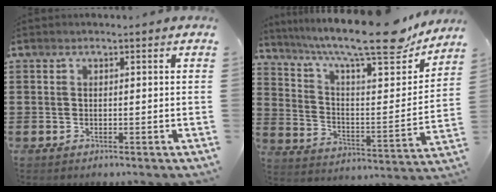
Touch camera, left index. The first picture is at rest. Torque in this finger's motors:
{"motor_torque": [2.13, -0.01, 1.05, 0.21]}